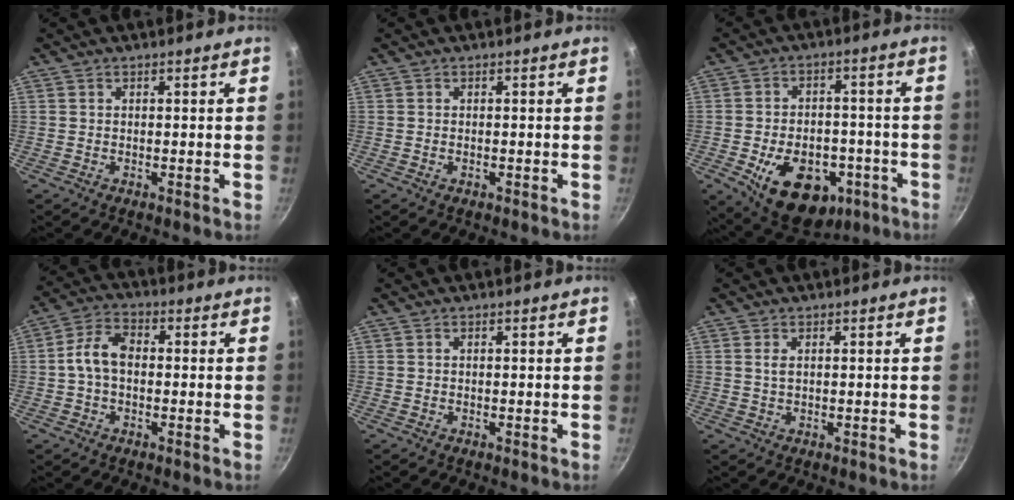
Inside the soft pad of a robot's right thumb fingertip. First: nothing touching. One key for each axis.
{"total": 0.5, "fx": -0.2, "fy": 0.3, "fz": 0.4, "tx": -0.009, "ty": 0.004, "tz": -0.001}
{"total": 16.7, "fx": -6.9, "fy": 10.5, "fz": 11.0, "tx": -0.149, "ty": 0.021, "tz": -0.088}
{"total": 7.2, "fx": -0.2, "fy": 4.7, "fz": 5.5, "tx": -0.100, "ty": 0.023, "tz": -0.013}
{"total": 0.0}
{"total": 1.4, "fx": 0.4, "fy": 0.7, "fz": 1.1, "tx": -0.025, "ty": 0.003, "tz": 0.012}